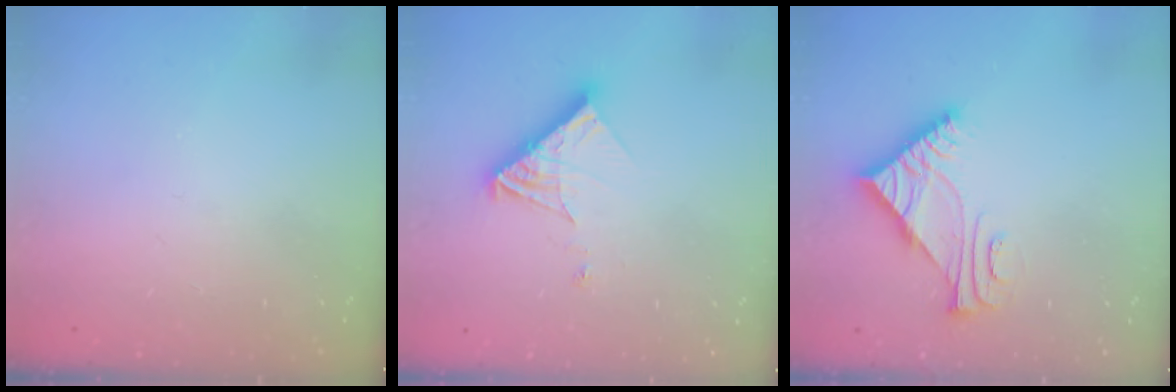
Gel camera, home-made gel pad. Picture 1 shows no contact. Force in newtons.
{"total": 11.7, "press": 11.6, "slide": 1.5}
{"total": 8.0, "press": 7.9, "slide": 0.8}